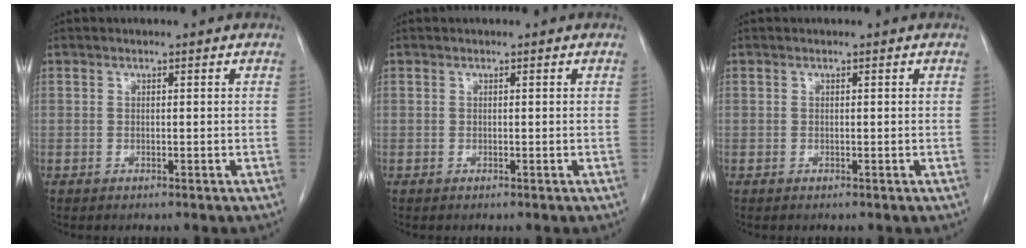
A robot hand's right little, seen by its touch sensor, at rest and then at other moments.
{"total": 0.0}
{"total": 0.0}